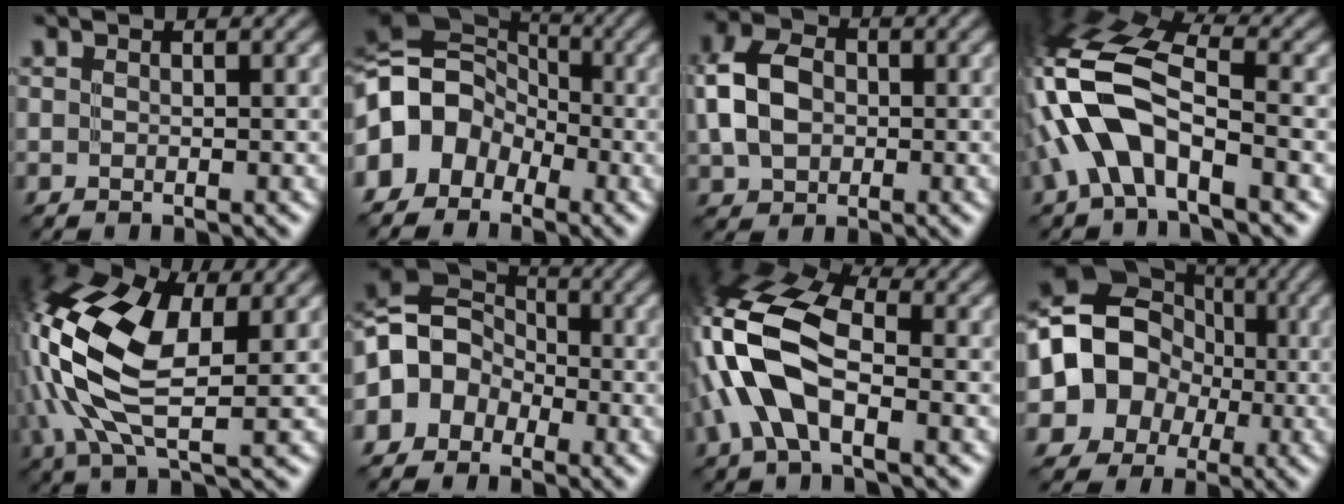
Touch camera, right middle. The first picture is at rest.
{"total": 9.8, "force": [-3.0, 8.0, 4.9], "torque": [-0.078, 0.003, -0.080]}
{"total": 6.2, "force": [-0.1, 4.7, 4.1], "torque": [-0.102, 0.010, -0.012]}
{"total": 9.2, "force": [-2.8, 4.3, 7.7], "torque": [-0.164, 0.019, -0.067]}
{"total": 13.2, "force": [1.2, 7.0, 11.2], "torque": [-0.264, 0.009, 0.016]}
{"total": 6.0, "force": [-1.9, 5.1, 2.4], "torque": [-0.030, 0.009, -0.062]}
{"total": 10.3, "force": [-1.7, 5.1, 8.7], "torque": [-0.199, 0.018, -0.052]}
{"total": 10.1, "force": [-1.2, 8.9, 4.7], "torque": [-0.056, 0.003, -0.054]}